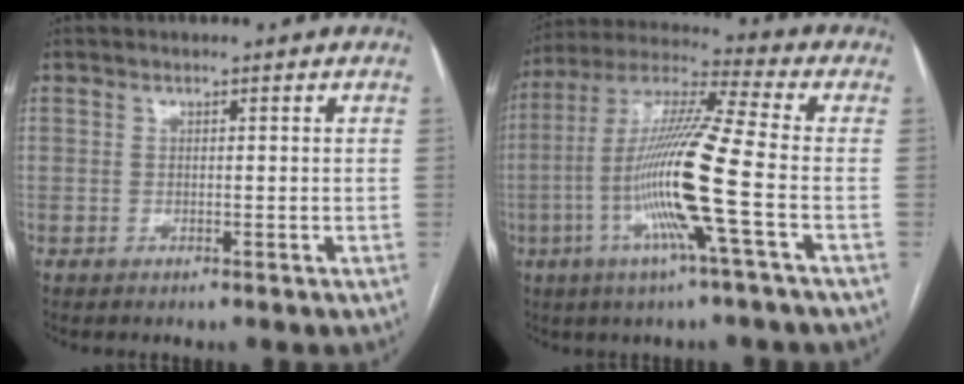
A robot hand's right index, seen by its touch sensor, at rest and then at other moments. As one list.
[{"total": 15.8, "force": [-4.1, -1.1, 15.2], "torque": [-0.301, -0.007, -0.090]}]